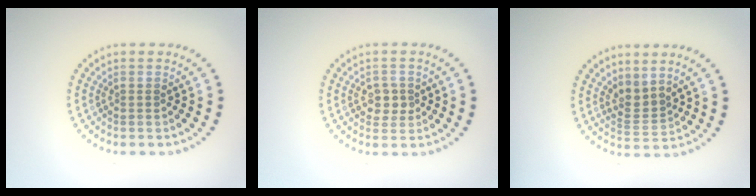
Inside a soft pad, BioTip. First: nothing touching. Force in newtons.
{"total": 2.1, "press": 2.1, "slide": 0.4}
{"total": 2.2, "press": 1.5, "slide": 1.6}